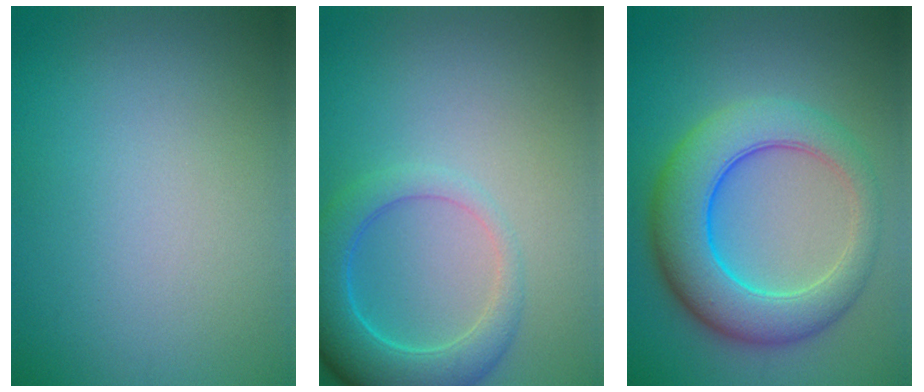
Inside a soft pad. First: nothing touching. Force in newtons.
{"total": 5.2, "press": 5.2, "slide": 0.1}
{"total": 8.2, "press": 8.2, "slide": 0.1}